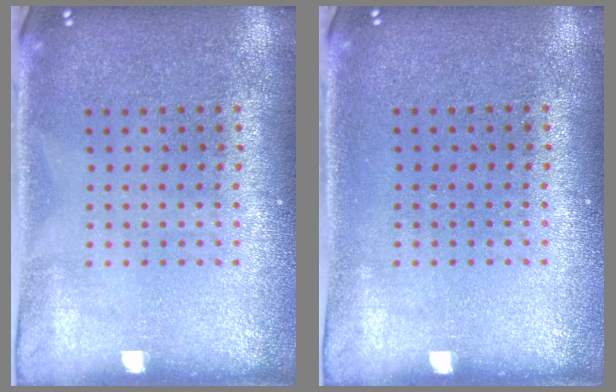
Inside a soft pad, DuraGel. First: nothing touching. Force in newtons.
{"total": 0.0}